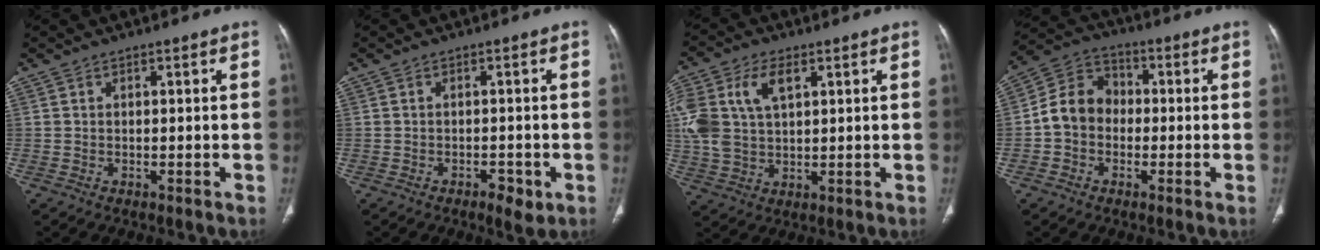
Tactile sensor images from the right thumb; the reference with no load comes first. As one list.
[{"total": 3.2, "force": [-1.5, 1.4, 2.5], "torque": [-0.032, 0.002, -0.018]}, {"total": 13.7, "force": [4.3, 8.4, 9.9], "torque": [-0.230, 0.004, 0.088]}, {"total": 8.9, "force": [-1.2, 7.5, 4.7], "torque": [-0.069, 0.035, -0.038]}]